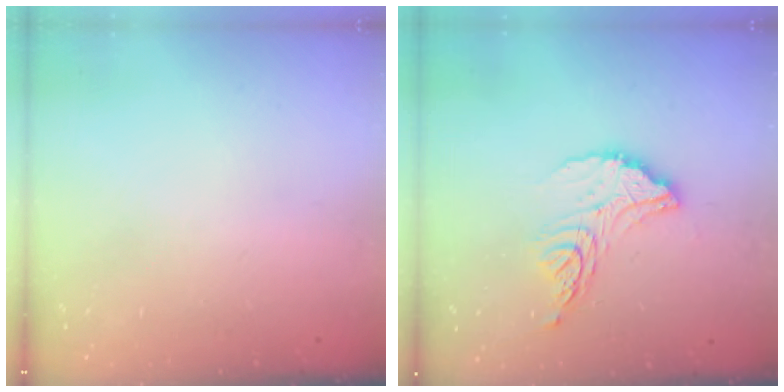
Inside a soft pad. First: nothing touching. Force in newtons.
{"total": 12.9, "press": 12.9, "slide": 1.2}